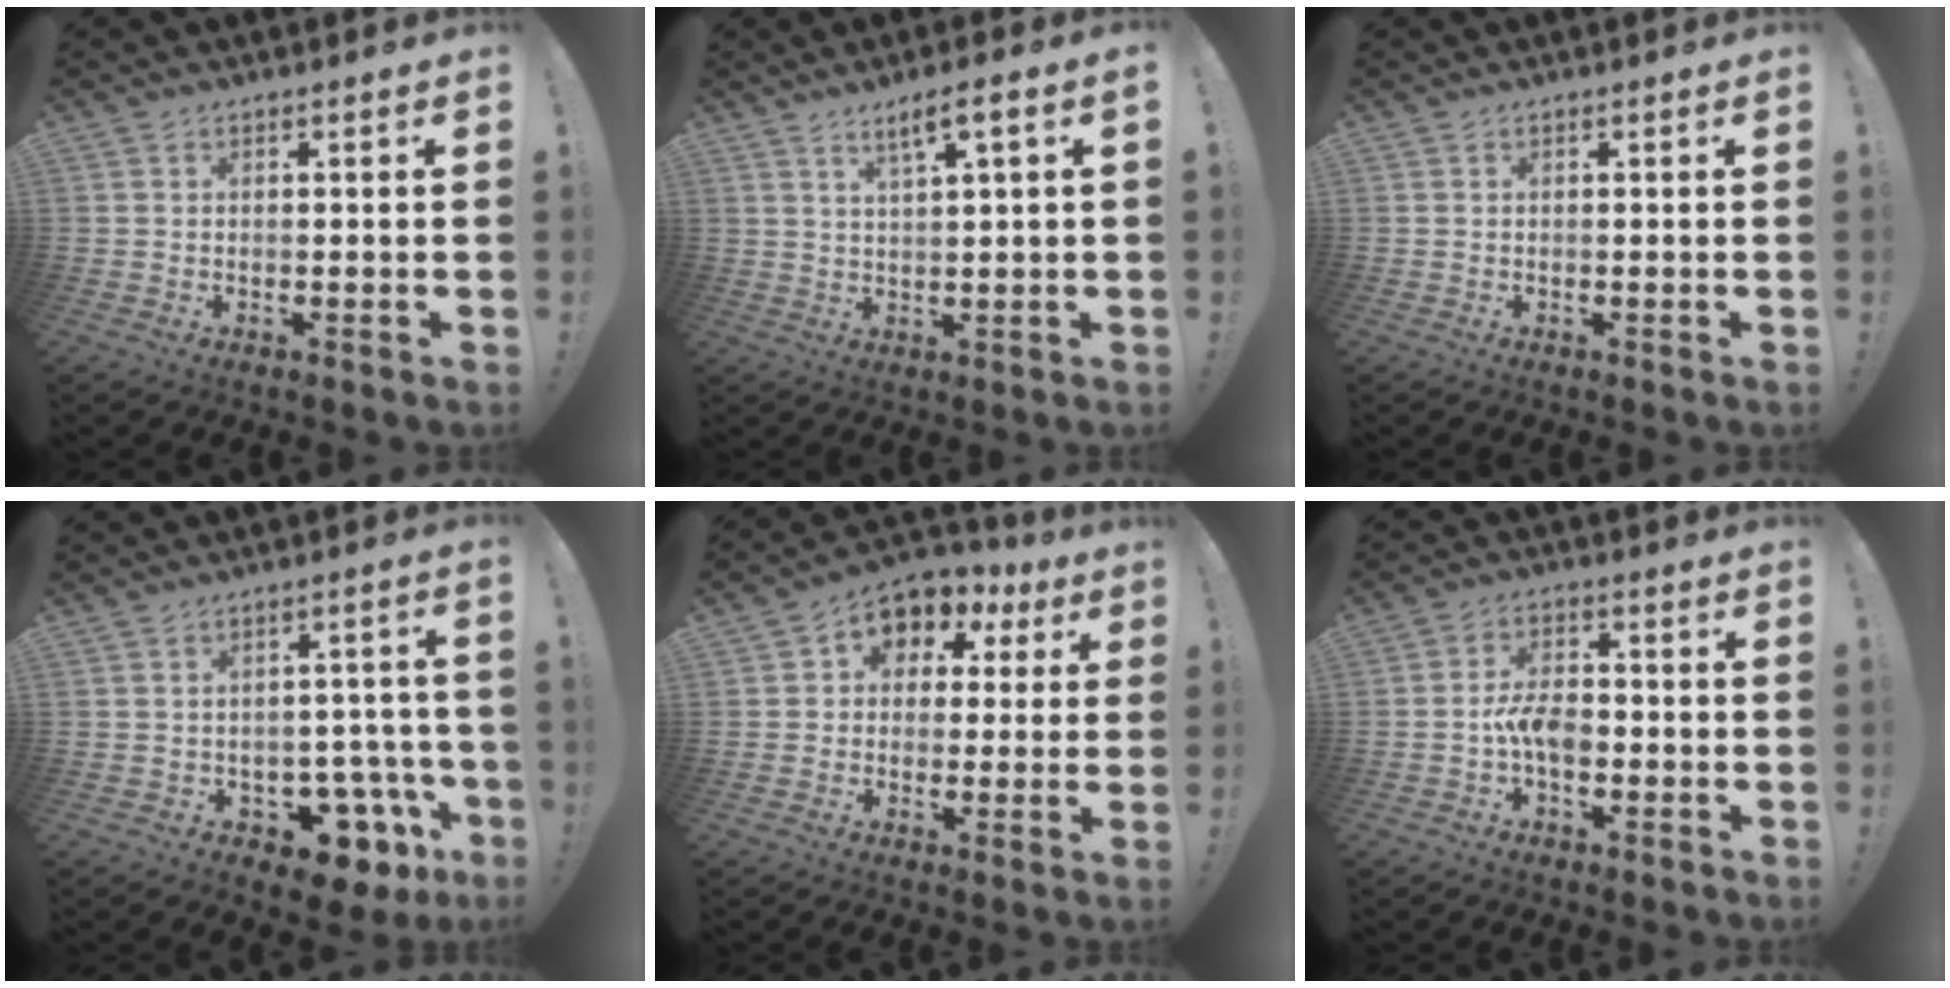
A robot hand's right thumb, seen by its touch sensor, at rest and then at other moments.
{"total": 5.1, "force": [2.7, 0.2, 4.3], "torque": [-0.075, -0.009, 0.041]}
{"total": 0.0}
{"total": 10.3, "force": [-5.7, 6.4, 5.7], "torque": [-0.047, 0.049, -0.086]}
{"total": 7.5, "force": [2.4, 6.3, 3.2], "torque": [-0.052, -0.011, 0.052]}
{"total": 8.1, "force": [-2.5, 4.8, 6.0], "torque": [-0.110, 0.006, -0.044]}